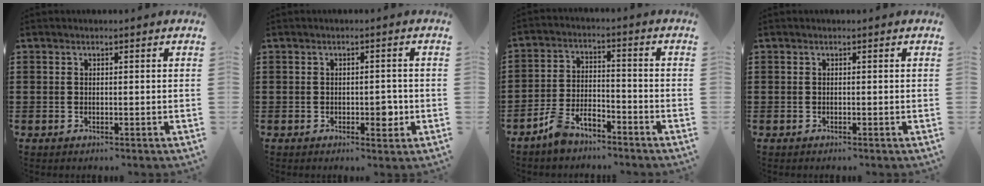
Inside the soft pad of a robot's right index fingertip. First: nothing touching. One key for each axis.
{"total": 3.1, "fx": -0.8, "fy": 1.5, "fz": 2.6, "tx": -0.036, "ty": -0.001, "tz": -0.015}
{"total": 5.5, "fx": -4.7, "fy": 1.8, "fz": 2.2, "tx": -0.058, "ty": 0.009, "tz": -0.096}
{"total": 0.0}